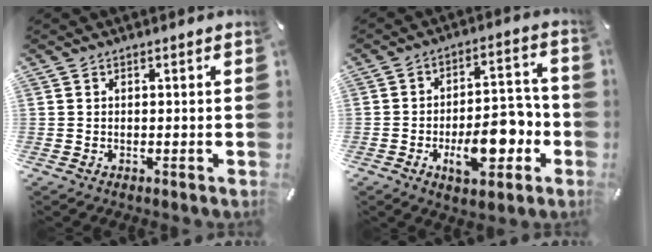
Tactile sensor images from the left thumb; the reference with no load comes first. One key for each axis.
{"total": 13.8, "fx": -4.5, "fy": 7.5, "fz": 10.7, "tx": -0.152, "ty": 0.009, "tz": -0.074}